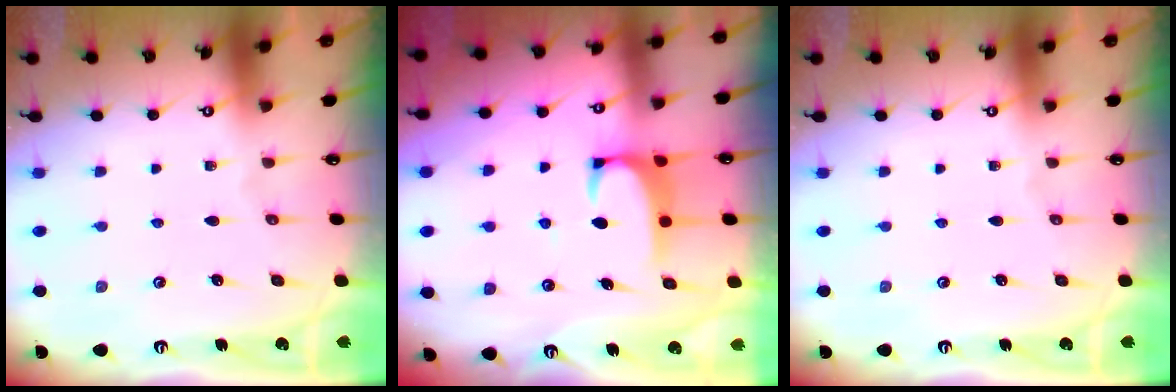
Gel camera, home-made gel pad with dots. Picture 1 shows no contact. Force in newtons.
{"total": 1.9, "press": 1.9, "slide": 0.3}
{"total": 0.0}